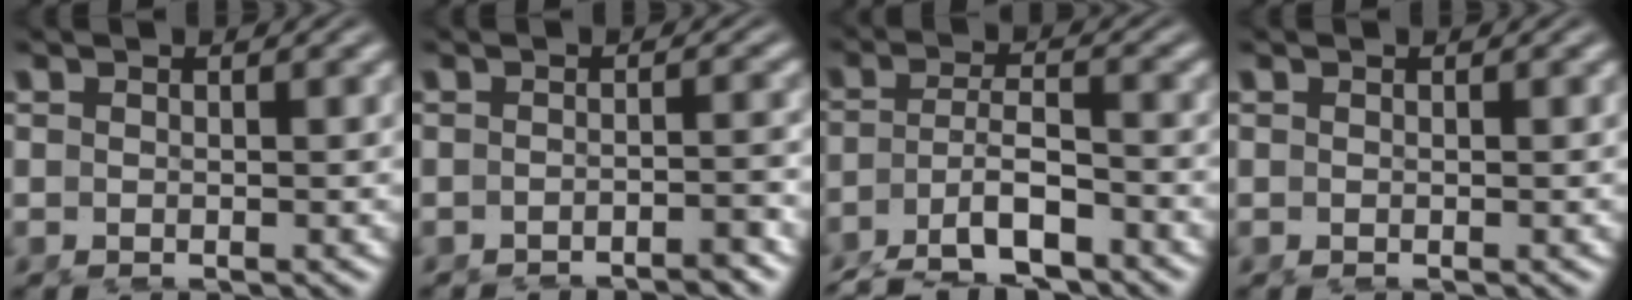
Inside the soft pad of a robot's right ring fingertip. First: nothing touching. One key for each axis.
{"total": 2.1, "fx": -2.0, "fy": -0.5, "fz": 0.4, "tx": 0.000, "ty": 0.008, "tz": -0.040}
{"total": 6.0, "fx": -4.1, "fy": 2.4, "fz": 3.6, "tx": -0.071, "ty": -0.028, "tz": -0.054}
{"total": 0.0}